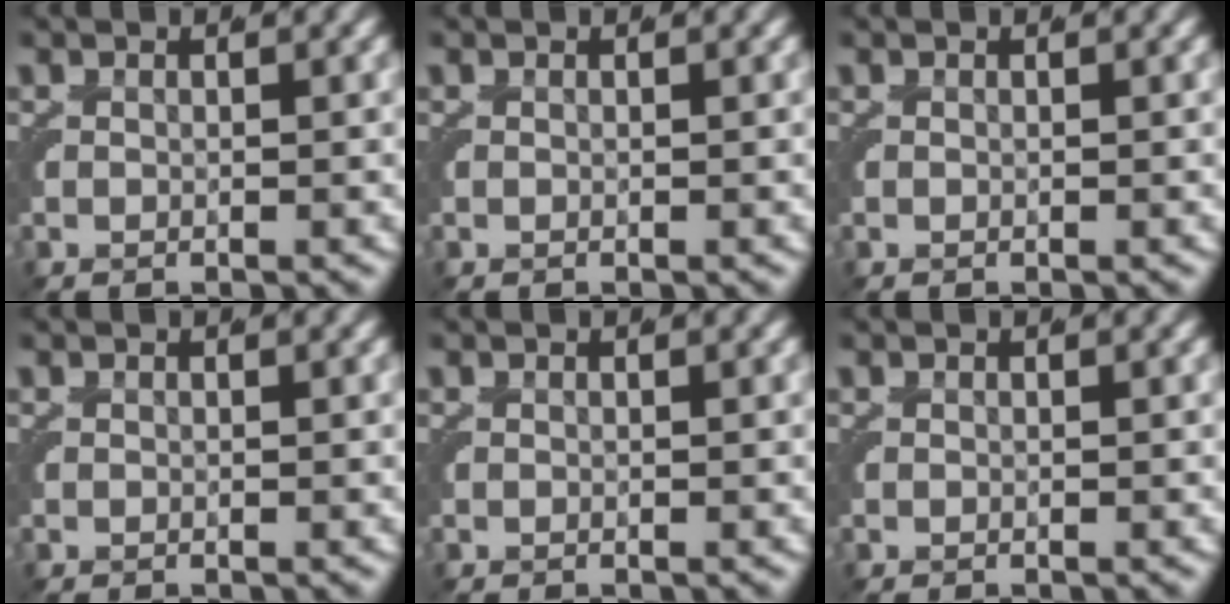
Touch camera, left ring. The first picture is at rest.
{"total": 0.0}
{"total": 0.0}
{"total": 0.0}
{"total": 0.0}
{"total": 0.0}